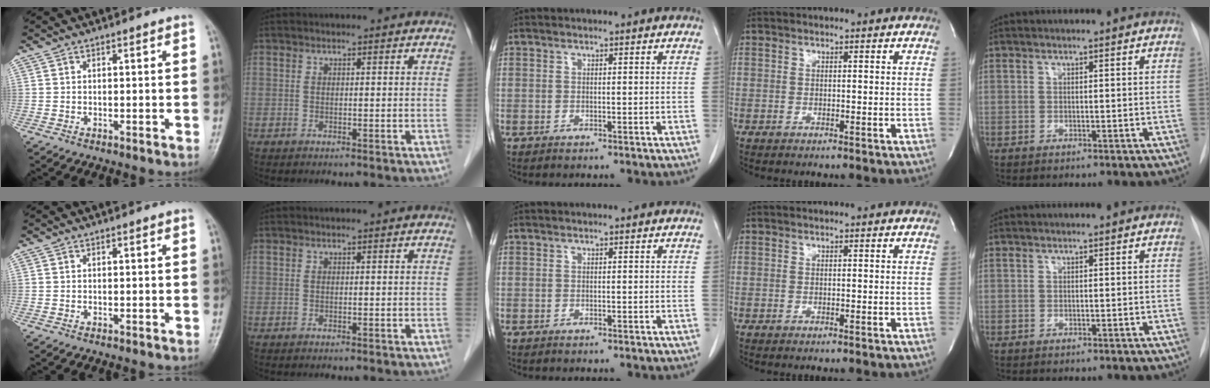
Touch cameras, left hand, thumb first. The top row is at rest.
{}